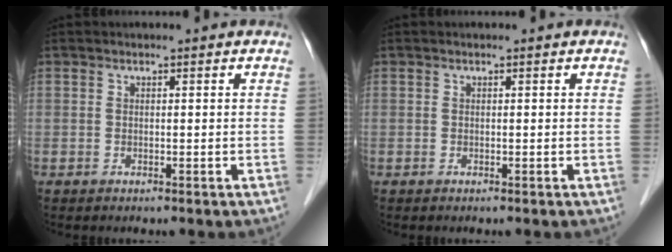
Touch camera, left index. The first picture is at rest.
{"total": 0.0}